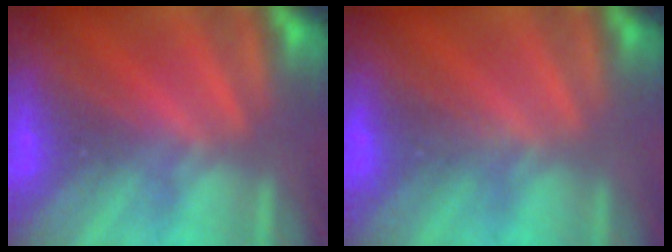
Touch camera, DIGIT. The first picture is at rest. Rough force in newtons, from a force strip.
{"total": 3.0}